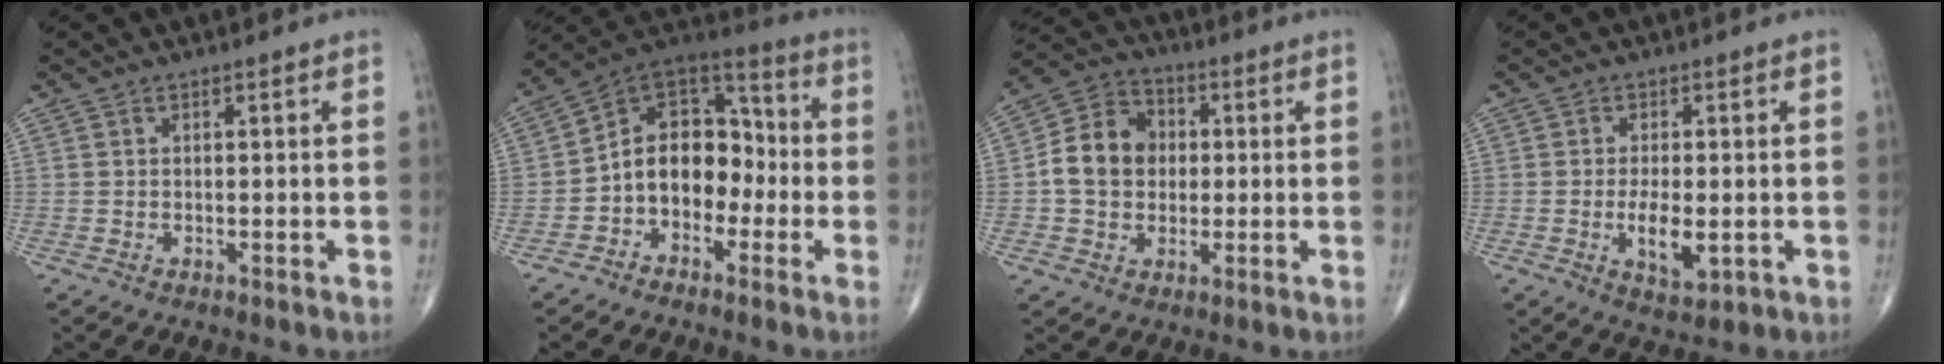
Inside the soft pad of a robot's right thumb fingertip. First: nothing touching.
{"total": 13.5, "force": [-2.9, 9.9, 8.8], "torque": [-0.101, 0.062, -0.062]}
{"total": 11.0, "force": [0.2, 9.0, 6.2], "torque": [-0.089, 0.024, -0.006]}
{"total": 5.9, "force": [-1.1, 2.5, 5.2], "torque": [-0.086, -0.010, -0.015]}